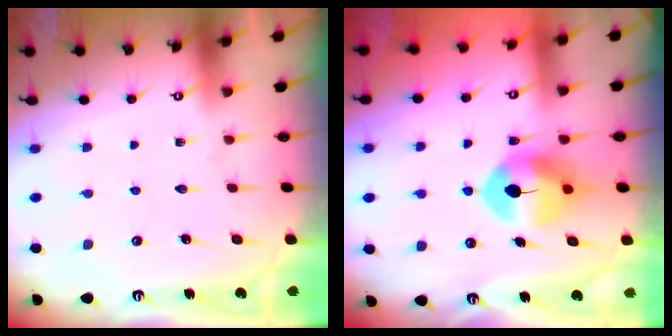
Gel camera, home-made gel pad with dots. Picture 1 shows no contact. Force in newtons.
{"total": 8.4, "press": 8.3, "slide": 1.3}